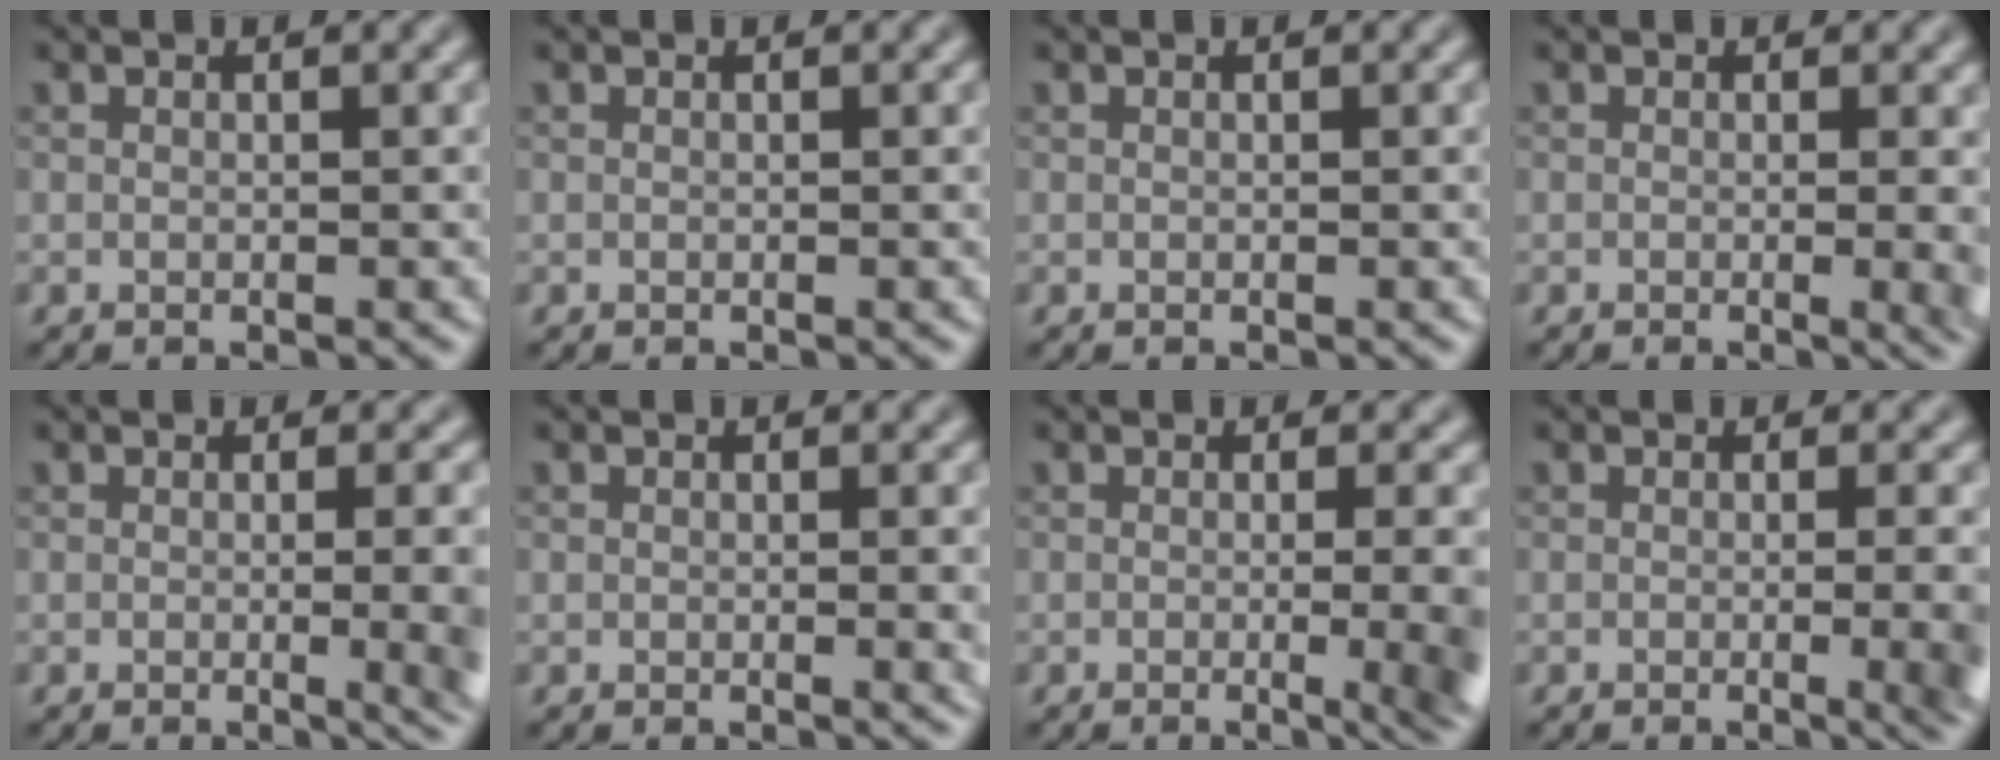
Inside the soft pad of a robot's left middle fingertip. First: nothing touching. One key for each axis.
{"total": 0.0}
{"total": 0.0}
{"total": 3.7, "fx": -0.1, "fy": 1.6, "fz": 3.3, "tx": -0.017, "ty": -0.002, "tz": -0.003}
{"total": 8.0, "fx": -0.4, "fy": 3.8, "fz": 7.0, "tx": -0.033, "ty": -0.005, "tz": -0.004}
{"total": 1.3, "fx": 0.1, "fy": 0.4, "fz": 1.3, "tx": -0.014, "ty": -0.006, "tz": 0.001}
{"total": 8.8, "fx": -0.7, "fy": 4.3, "fz": 7.6, "tx": -0.027, "ty": 0.006, "tz": -0.010}
{"total": 6.5, "fx": -0.6, "fy": 3.1, "fz": 5.7, "tx": -0.026, "ty": -0.002, "tz": -0.007}